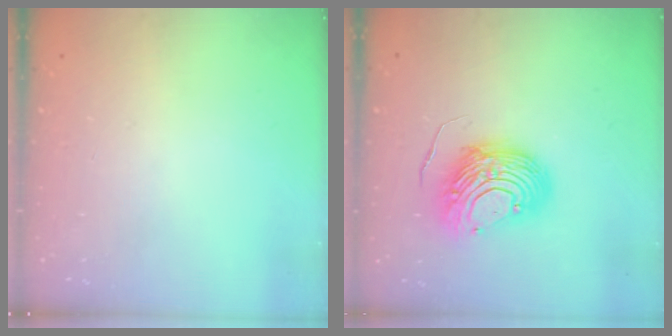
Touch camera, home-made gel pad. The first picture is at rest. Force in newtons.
{"total": 12.4, "press": 12.3, "slide": 1.0}